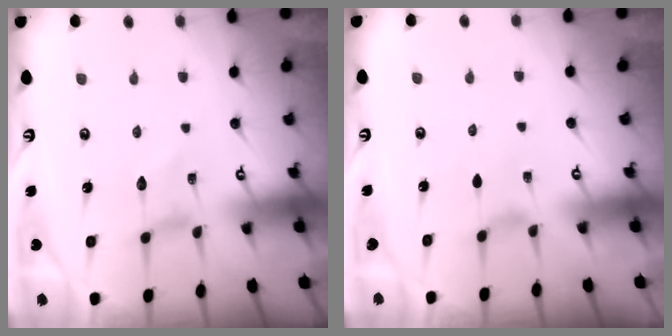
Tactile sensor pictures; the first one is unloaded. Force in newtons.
{"total": 0.0}